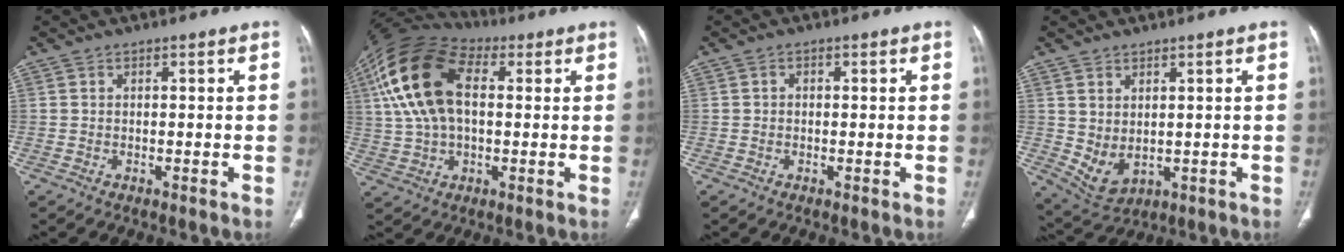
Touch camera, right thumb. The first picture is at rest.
{"total": 18.2, "force": [4.3, 10.4, 14.3], "torque": [-0.287, 0.025, 0.074]}
{"total": 0.7, "force": [0.1, 0.6, 0.4], "torque": [-0.001, 0.002, -0.002]}
{"total": 5.8, "force": [0.6, 3.7, 4.4], "torque": [-0.079, -0.010, 0.036]}